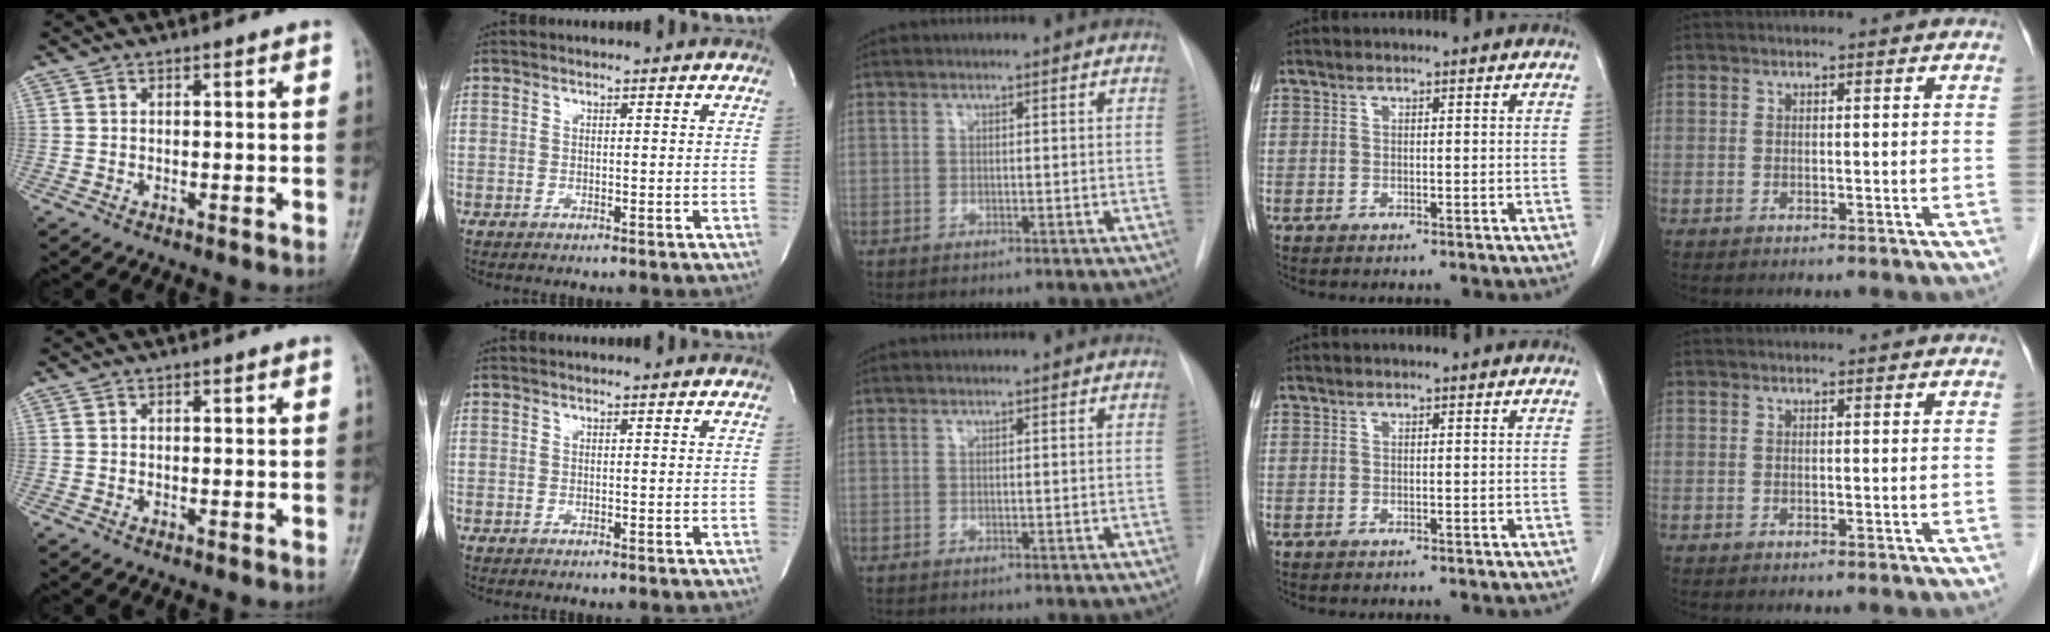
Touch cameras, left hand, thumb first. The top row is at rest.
{}